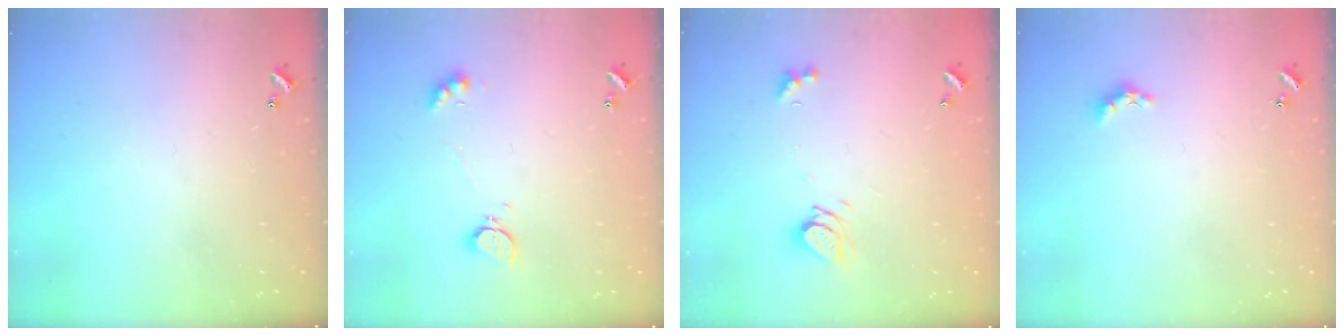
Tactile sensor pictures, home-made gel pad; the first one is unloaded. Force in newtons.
{"total": 4.2, "press": 4.1, "slide": 0.8}
{"total": 6.3, "press": 6.2, "slide": 1.0}
{"total": 1.7, "press": 1.6, "slide": 0.5}